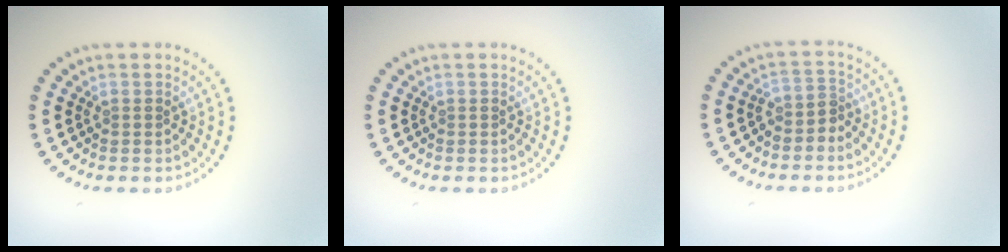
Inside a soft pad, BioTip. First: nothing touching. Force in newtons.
{"total": 0.0}
{"total": 1.9, "press": 1.5, "slide": 1.2}